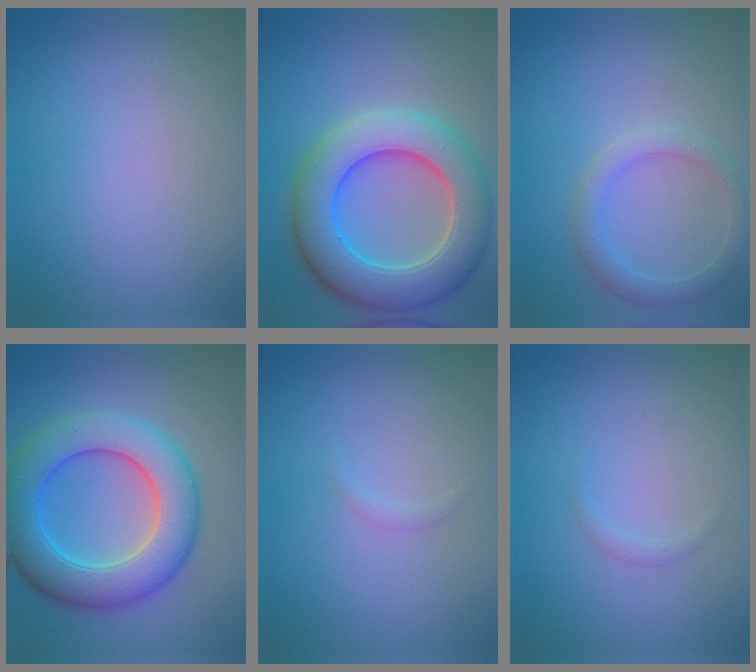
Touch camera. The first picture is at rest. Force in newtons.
{"total": 9.6, "press": 9.6, "slide": 0.5}
{"total": 2.5, "press": 2.5, "slide": 0.1}
{"total": 9.0, "press": 9.0, "slide": 0.2}
{"total": 0.6, "press": 0.6, "slide": 0.1}
{"total": 0.6, "press": 0.6, "slide": 0.0}